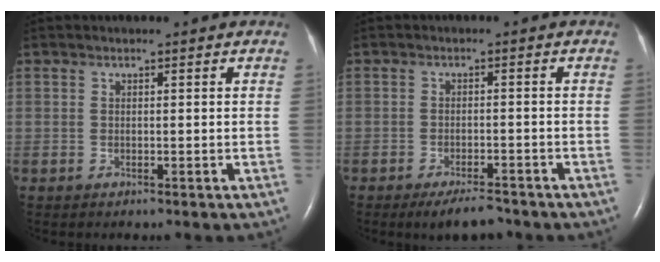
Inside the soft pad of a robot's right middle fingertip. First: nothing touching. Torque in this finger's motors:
{"motor_torque": [0.57, -0.54, 0.05, 0.03]}